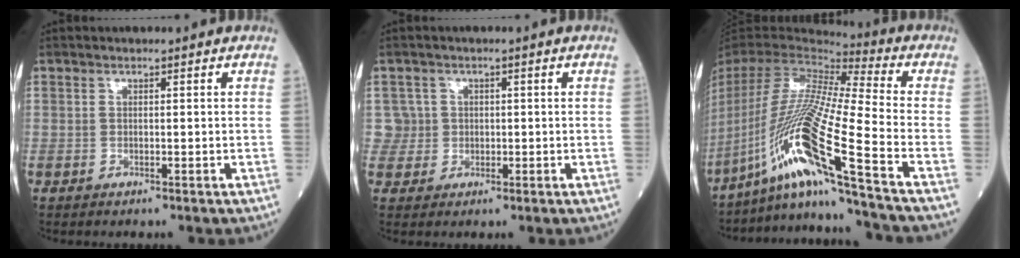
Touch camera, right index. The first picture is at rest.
{"total": 2.6, "force": [0.3, 2.5, -0.5], "torque": [0.024, 0.007, 0.002]}
{"total": 22.3, "force": [-12.7, -2.9, 18.1], "torque": [-0.374, -0.041, -0.239]}